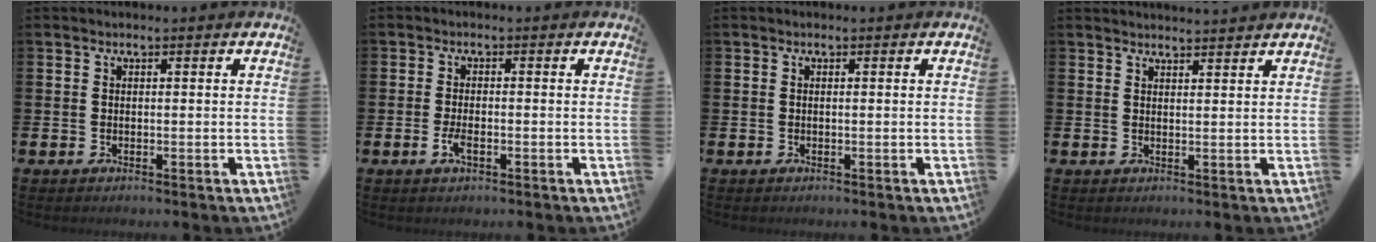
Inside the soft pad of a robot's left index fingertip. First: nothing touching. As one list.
[{"total": 2.5, "force": [-0.8, 1.0, 2.1], "torque": [-0.039, 0.002, -0.015]}, {"total": 0.0}, {"total": 2.3, "force": [2.3, -0.2, -0.2], "torque": [0.007, -0.015, 0.040]}]